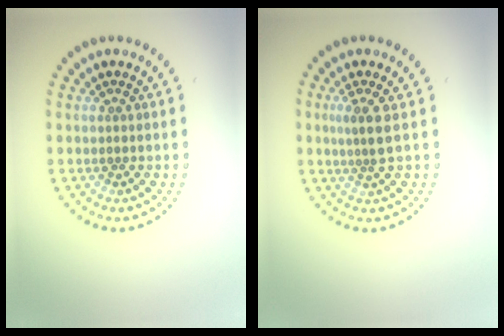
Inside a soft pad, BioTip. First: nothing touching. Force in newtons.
{"total": 2.3, "press": 1.7, "slide": 1.5}